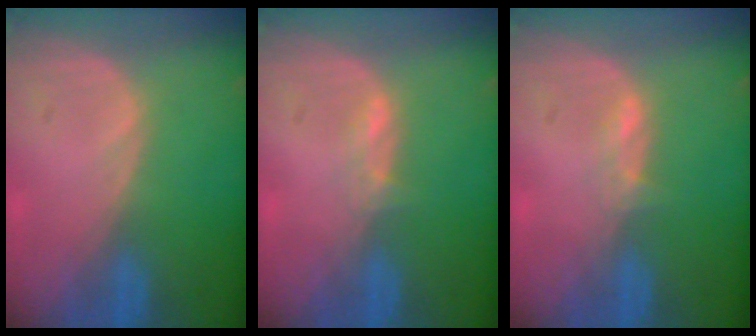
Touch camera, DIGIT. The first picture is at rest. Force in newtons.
{"total": 1.6, "press": 1.5, "slide": 0.6}
{"total": 1.6, "press": 1.5, "slide": 0.6}